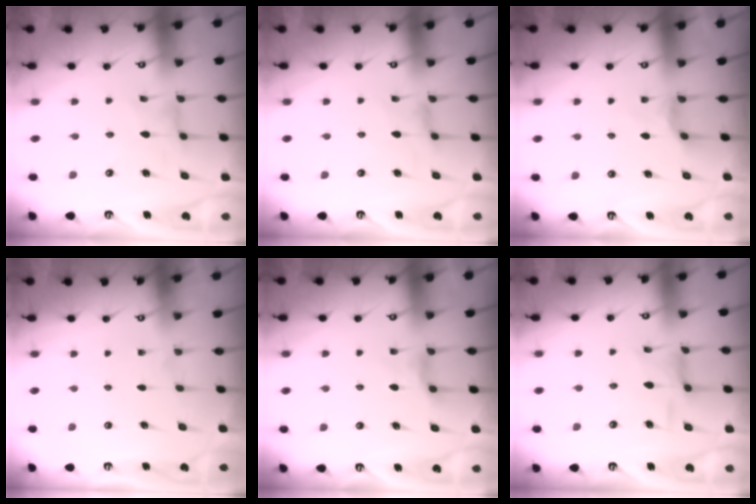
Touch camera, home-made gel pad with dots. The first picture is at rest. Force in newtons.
{"total": 2.8, "press": 2.8, "slide": 0.3}
{"total": 2.5, "press": 2.5, "slide": 0.4}
{"total": 0.0}
{"total": 4.3, "press": 4.2, "slide": 0.7}
{"total": 5.7, "press": 5.7, "slide": 0.6}